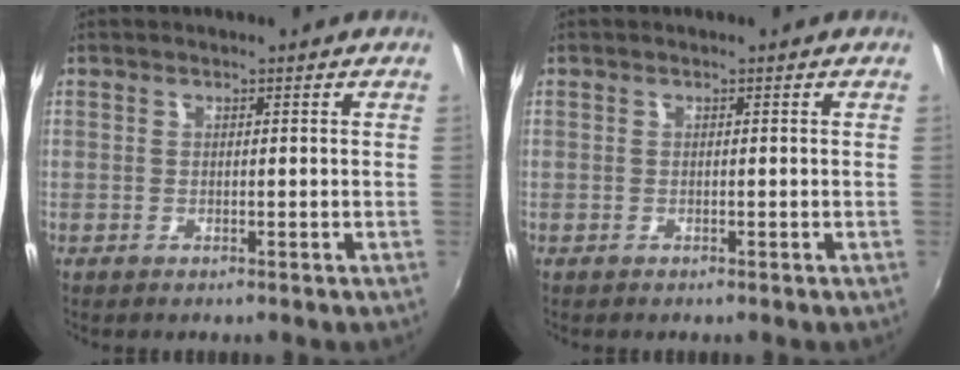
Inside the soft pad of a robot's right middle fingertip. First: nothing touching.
{"total": 0.0}